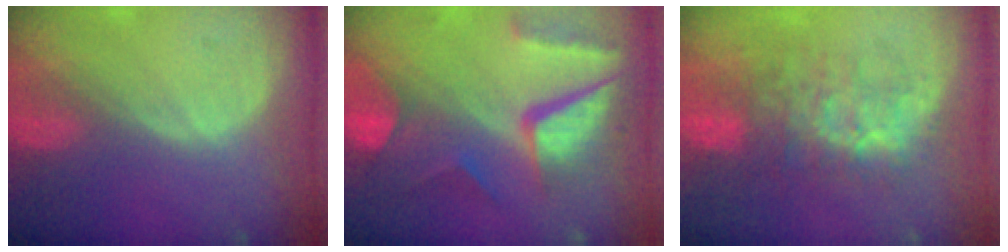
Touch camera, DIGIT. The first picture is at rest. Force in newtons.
{"total": 10.9, "press": 9.0, "slide": 6.1}
{"total": 8.7, "press": 8.1, "slide": 3.1}